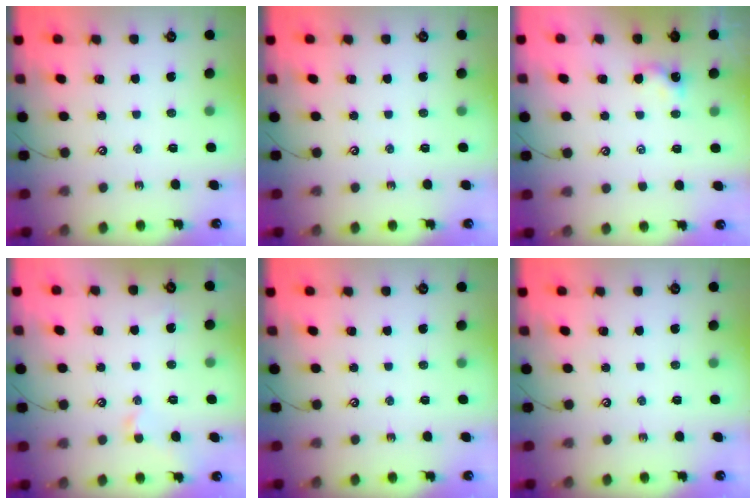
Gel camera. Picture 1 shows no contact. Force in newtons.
{"total": 0.0}
{"total": 0.7, "press": 0.7, "slide": 0.3}
{"total": 1.5, "press": 1.4, "slide": 0.3}
{"total": 0.0}
{"total": 0.0}